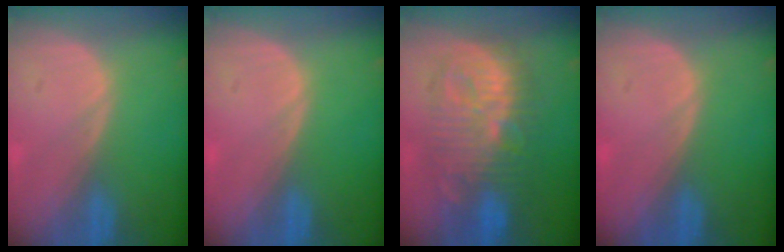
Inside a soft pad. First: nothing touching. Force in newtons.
{"total": 0.0}
{"total": 10.8, "press": 10.8, "slide": 0.5}
{"total": 0.0}